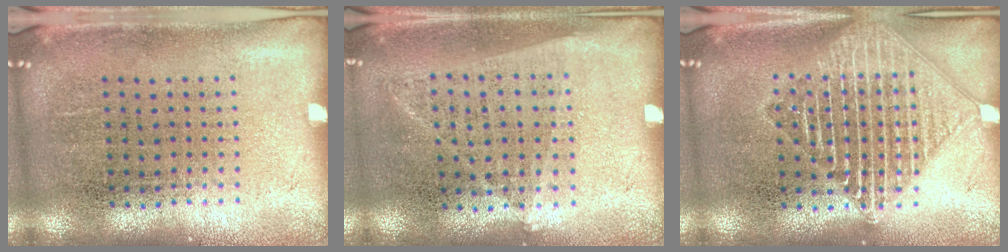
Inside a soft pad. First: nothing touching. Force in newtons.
{"total": 1.0, "press": 0.9, "slide": 0.5}
{"total": 2.6, "press": 2.6, "slide": 0.3}